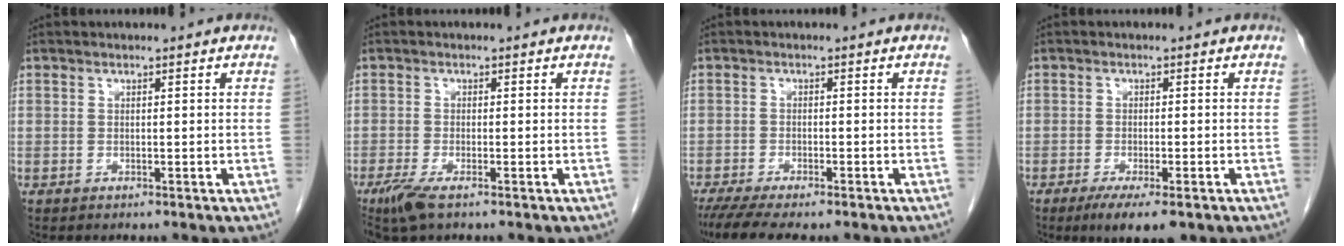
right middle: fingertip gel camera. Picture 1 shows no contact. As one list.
[{"total": 3.7, "force": [-2.4, 0.7, 2.7], "torque": [-0.062, -0.011, -0.046]}, {"total": 8.7, "force": [-7.1, 1.6, 4.7], "torque": [-0.072, -0.012, -0.112]}, {"total": 5.9, "force": [-3.8, 1.3, 4.4], "torque": [-0.065, -0.013, -0.055]}]